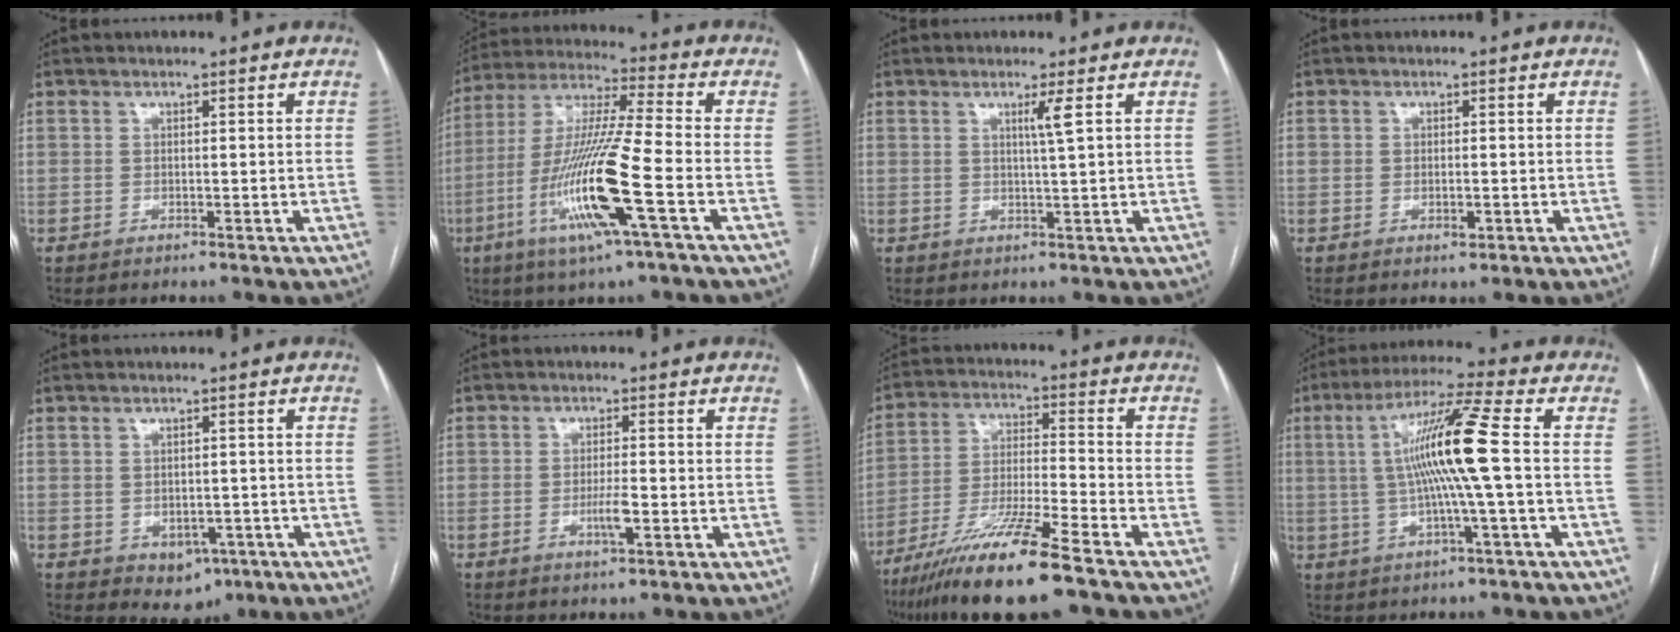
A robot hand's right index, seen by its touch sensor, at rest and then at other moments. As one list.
[{"total": 16.7, "force": [-5.7, -0.2, 15.6], "torque": [-0.320, -0.014, -0.112]}, {"total": 2.1, "force": [0.9, -0.7, 1.7], "torque": [-0.033, -0.004, 0.020]}, {"total": 1.7, "force": [-0.4, 1.0, 1.4], "torque": [-0.020, 0.001, 0.001]}, {"total": 4.3, "force": [-1.7, 3.2, 2.3], "torque": [-0.023, 0.001, -0.009]}, {"total": 3.1, "force": [-1.0, 0.5, 2.9], "torque": [-0.053, 0.000, -0.015]}, {"total": 14.7, "force": [-10.2, 0.3, 10.5], "torque": [-0.210, -0.037, -0.186]}, {"total": 11.8, "force": [0.4, -1.2, 11.8], "torque": [-0.216, 0.010, 0.005]}]